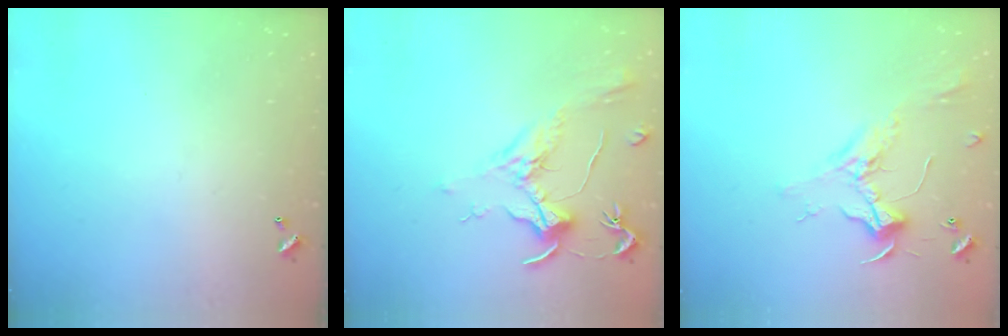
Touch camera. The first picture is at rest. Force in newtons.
{"total": 1.9, "press": 1.7, "slide": 0.9}
{"total": 2.4, "press": 2.3, "slide": 0.8}